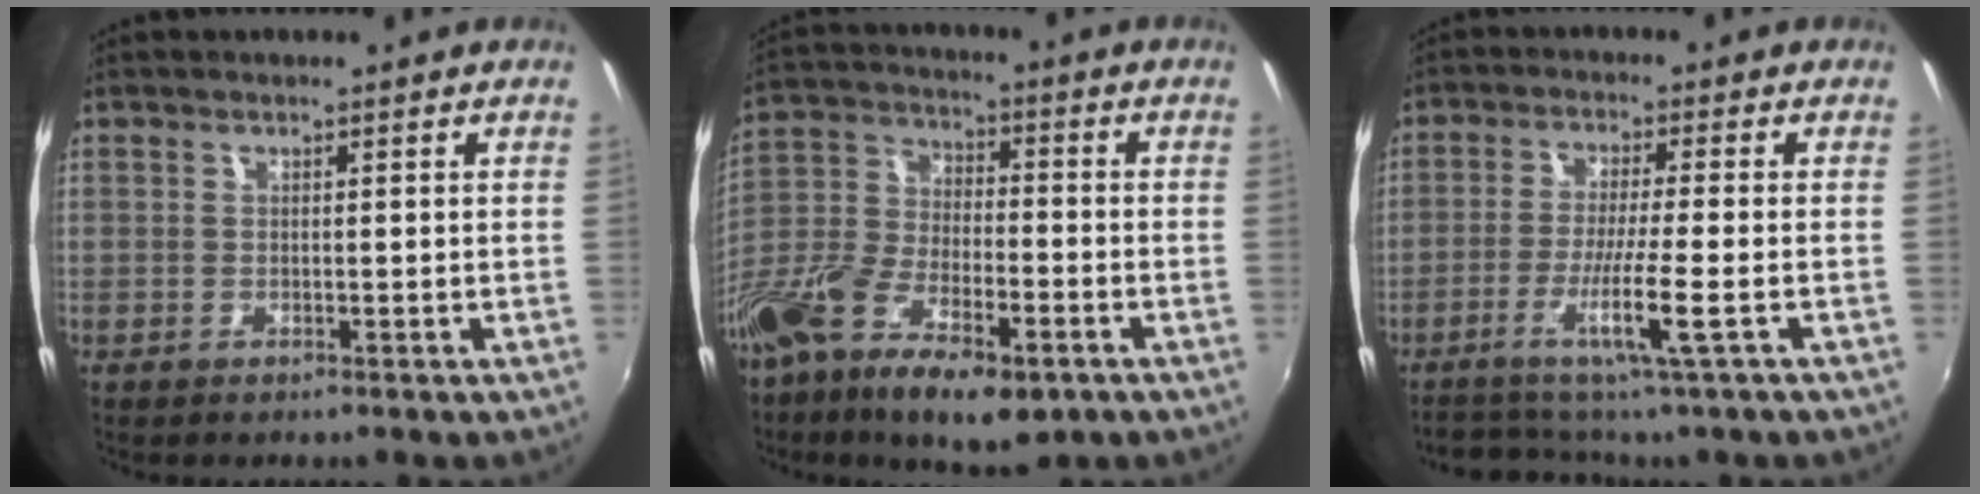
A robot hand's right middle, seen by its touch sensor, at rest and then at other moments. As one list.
[{"total": 18.4, "force": [-10.8, 7.4, 13.0], "torque": [-0.268, -0.037, -0.200]}, {"total": 7.0, "force": [-3.9, -0.2, 5.7], "torque": [-0.120, -0.008, -0.073]}]